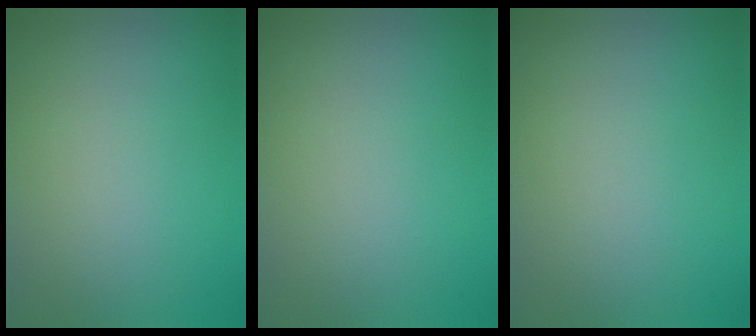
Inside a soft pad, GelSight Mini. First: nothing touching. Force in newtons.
{"total": 0.0}
{"total": 0.0}